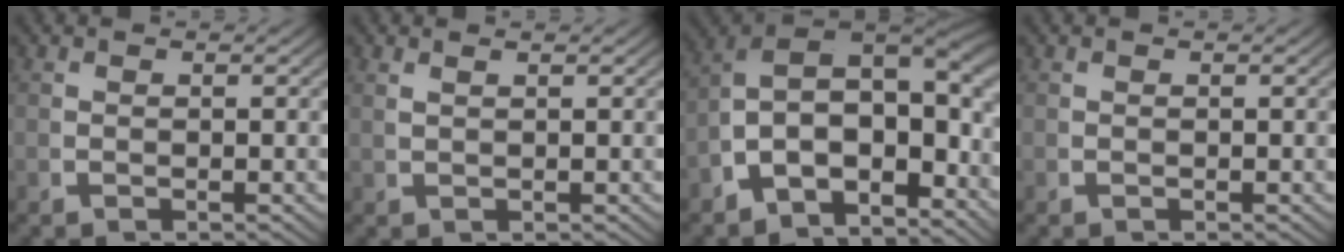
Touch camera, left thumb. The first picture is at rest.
{"total": 1.0, "force": [0.8, -0.5, 0.4], "torque": [-0.008, 0.005, 0.021]}
{"total": 15.2, "force": [0.3, 11.1, 10.4], "torque": [-0.203, -0.031, -0.007]}
{"total": 0.0}